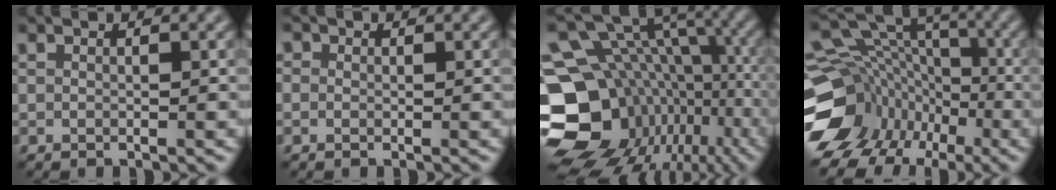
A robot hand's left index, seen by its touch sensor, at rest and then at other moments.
{"total": 0.9, "force": [0.3, 0.8, 0.3], "torque": [-0.004, -0.001, -0.006]}
{"total": 18.8, "force": [-5.5, 14.6, 10.6], "torque": [-0.206, 0.000, -0.051]}
{"total": 11.9, "force": [-4.3, 9.5, 5.7], "torque": [-0.126, 0.011, -0.066]}